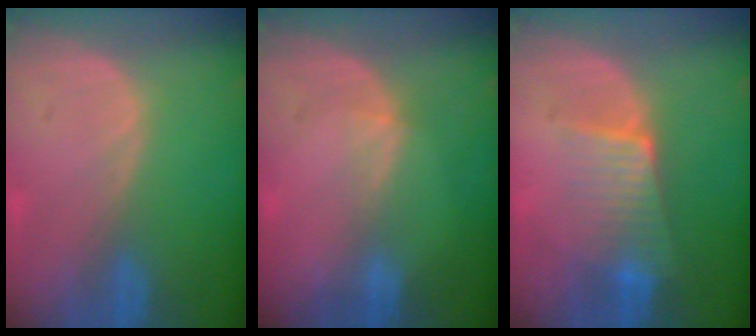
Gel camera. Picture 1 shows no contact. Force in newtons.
{"total": 1.7, "press": 1.3, "slide": 1.1}
{"total": 6.5, "press": 5.9, "slide": 2.9}